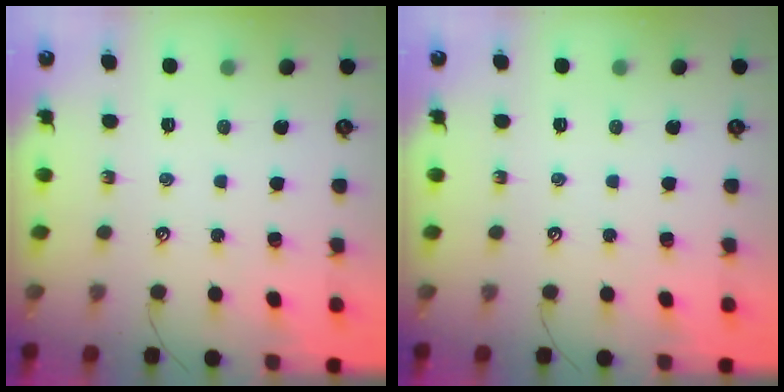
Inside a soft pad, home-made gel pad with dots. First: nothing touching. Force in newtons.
{"total": 0.0}